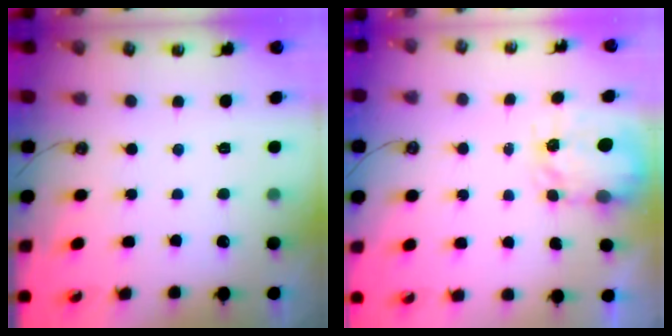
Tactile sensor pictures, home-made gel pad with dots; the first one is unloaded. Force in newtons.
{"total": 3.5, "press": 3.5, "slide": 0.3}